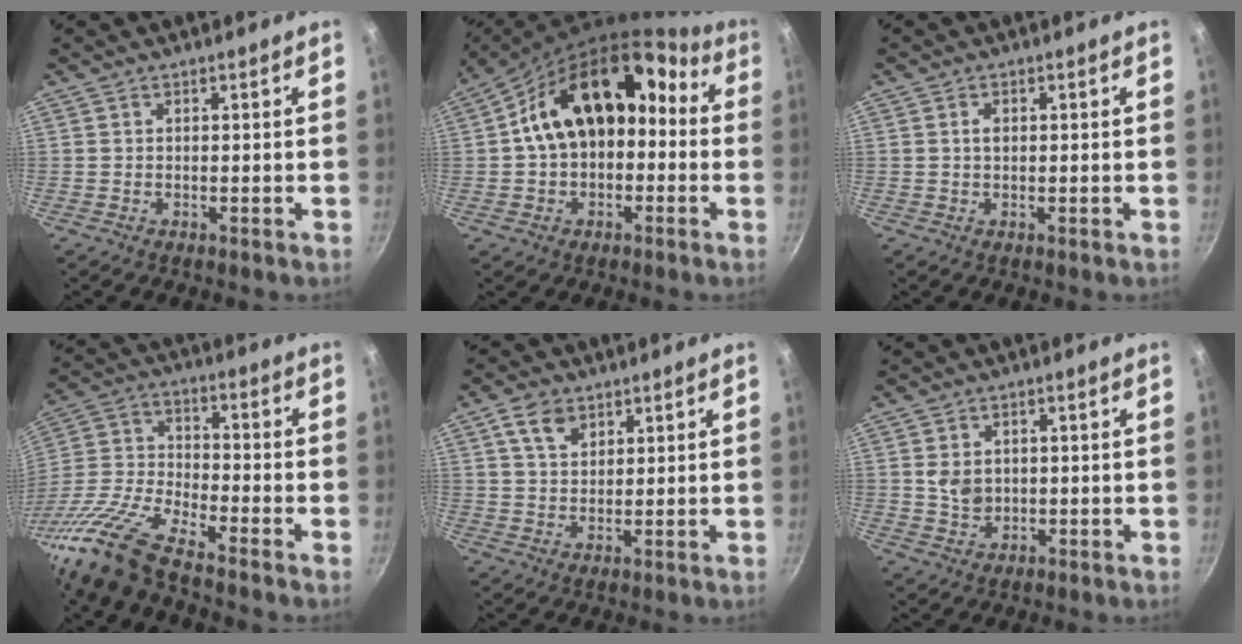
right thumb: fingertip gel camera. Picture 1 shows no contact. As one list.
[{"total": 18.7, "force": [0.5, 13.0, 13.4], "torque": [-0.186, 0.071, 0.001]}, {"total": 1.4, "force": [0.4, 1.0, 0.9], "torque": [-0.013, 0.000, 0.006]}, {"total": 15.5, "force": [-12.0, 3.4, 9.2], "torque": [-0.189, 0.049, -0.256]}, {"total": 5.5, "force": [2.9, 3.6, 2.9], "torque": [-0.038, -0.010, 0.054]}, {"total": 4.4, "force": [0.3, 3.6, 2.6], "torque": [-0.031, 0.000, 0.010]}]